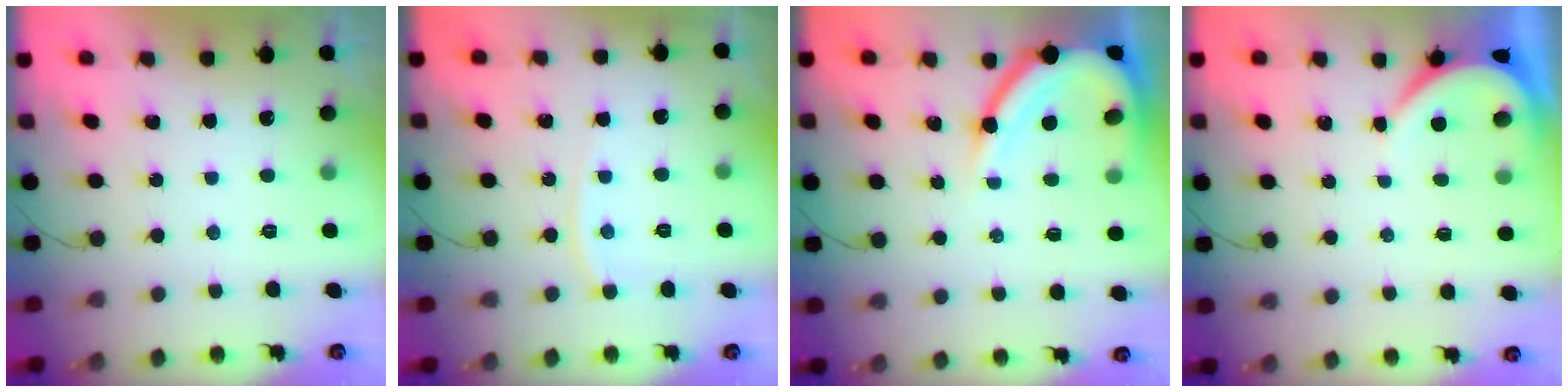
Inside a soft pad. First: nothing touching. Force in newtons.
{"total": 4.7, "press": 4.6, "slide": 0.8}
{"total": 11.4, "press": 11.3, "slide": 1.2}
{"total": 3.8, "press": 3.8, "slide": 0.2}